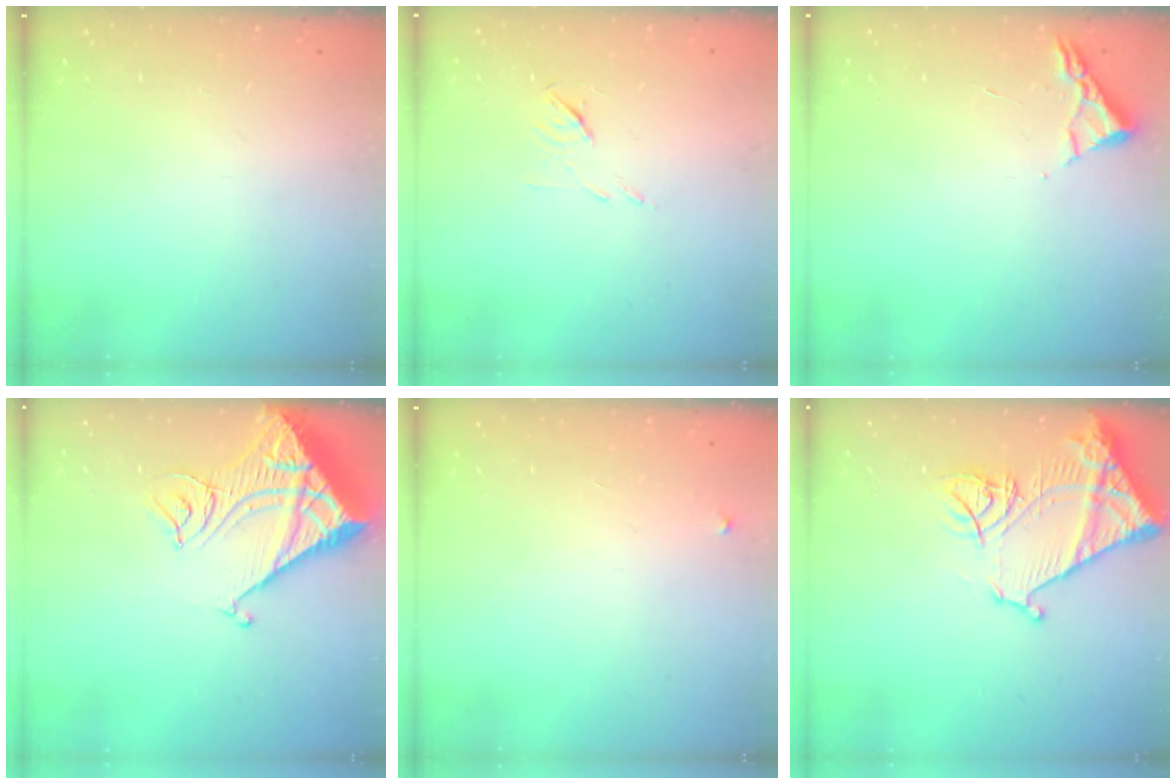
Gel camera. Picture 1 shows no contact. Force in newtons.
{"total": 4.8, "press": 4.7, "slide": 1.0}
{"total": 3.0, "press": 2.9, "slide": 0.4}
{"total": 14.7, "press": 14.6, "slide": 1.6}
{"total": 2.1, "press": 2.1, "slide": 0.1}
{"total": 17.3, "press": 17.3, "slide": 1.6}